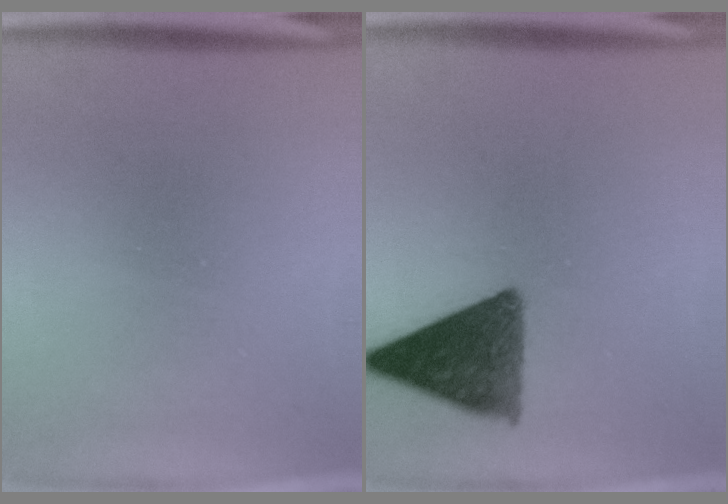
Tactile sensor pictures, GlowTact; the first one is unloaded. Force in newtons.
{"total": 11.0}